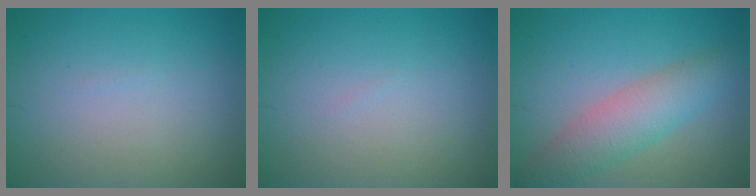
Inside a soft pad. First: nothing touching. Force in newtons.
{"total": 0.0}
{"total": 4.7, "press": 4.7, "slide": 0.3}